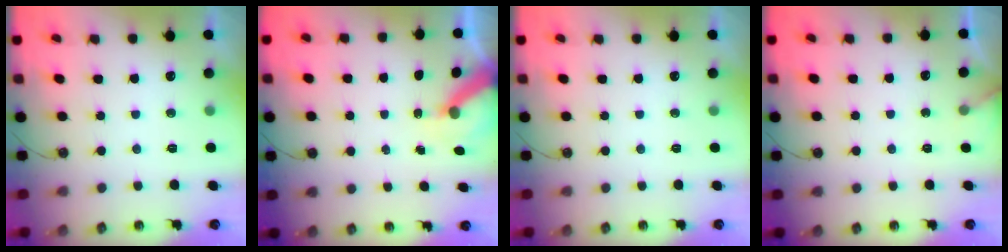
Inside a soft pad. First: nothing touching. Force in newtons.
{"total": 5.3, "press": 5.3, "slide": 0.7}
{"total": 0.0}
{"total": 2.5, "press": 2.5, "slide": 0.3}